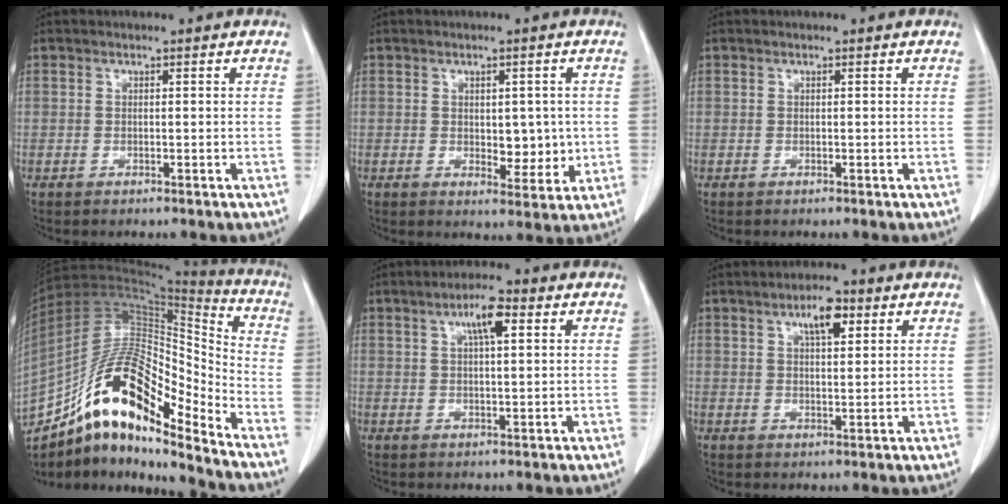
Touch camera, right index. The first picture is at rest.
{"total": 5.1, "force": [0.0, 2.8, 4.2], "torque": [-0.048, -0.006, 0.009]}
{"total": 0.0}
{"total": 19.8, "force": [-12.6, 5.5, 14.3], "torque": [-0.270, 0.036, -0.218]}
{"total": 4.9, "force": [2.0, 0.9, 4.4], "torque": [-0.081, 0.008, 0.036]}
{"total": 4.9, "force": [2.5, 1.5, 3.9], "torque": [-0.069, 0.004, 0.041]}